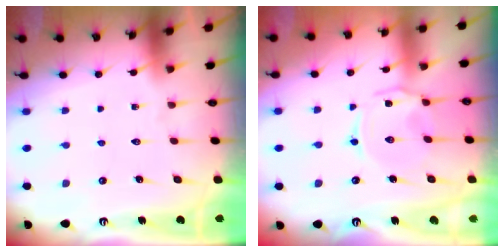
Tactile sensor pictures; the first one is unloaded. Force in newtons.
{"total": 2.5, "press": 2.4, "slide": 0.5}